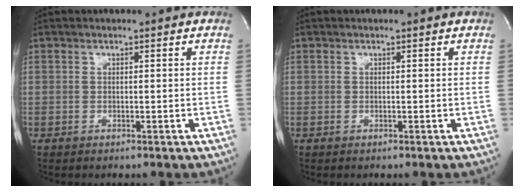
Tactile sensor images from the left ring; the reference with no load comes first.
{"total": 0.0}